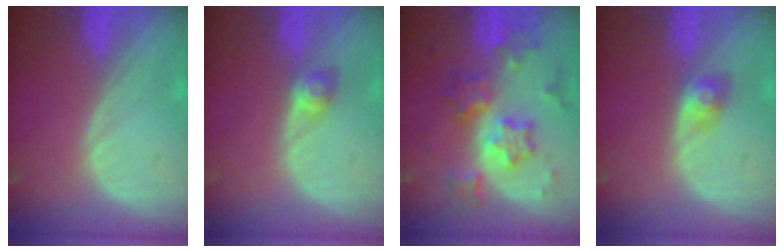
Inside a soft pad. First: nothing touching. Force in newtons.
{"total": 2.8, "press": 2.5, "slide": 1.1}
{"total": 8.9, "press": 8.9, "slide": 0.8}
{"total": 2.9, "press": 2.6, "slide": 1.1}